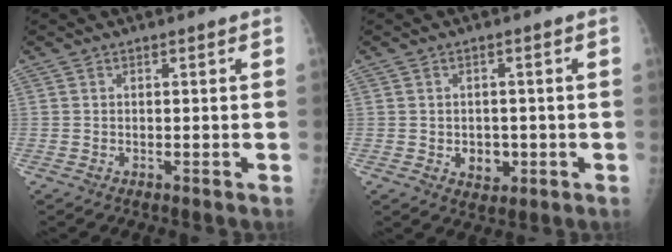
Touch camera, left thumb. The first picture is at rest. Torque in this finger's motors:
{"motor_torque": [-0.21, 0.23, 0.16, -0.12, 0.01]}